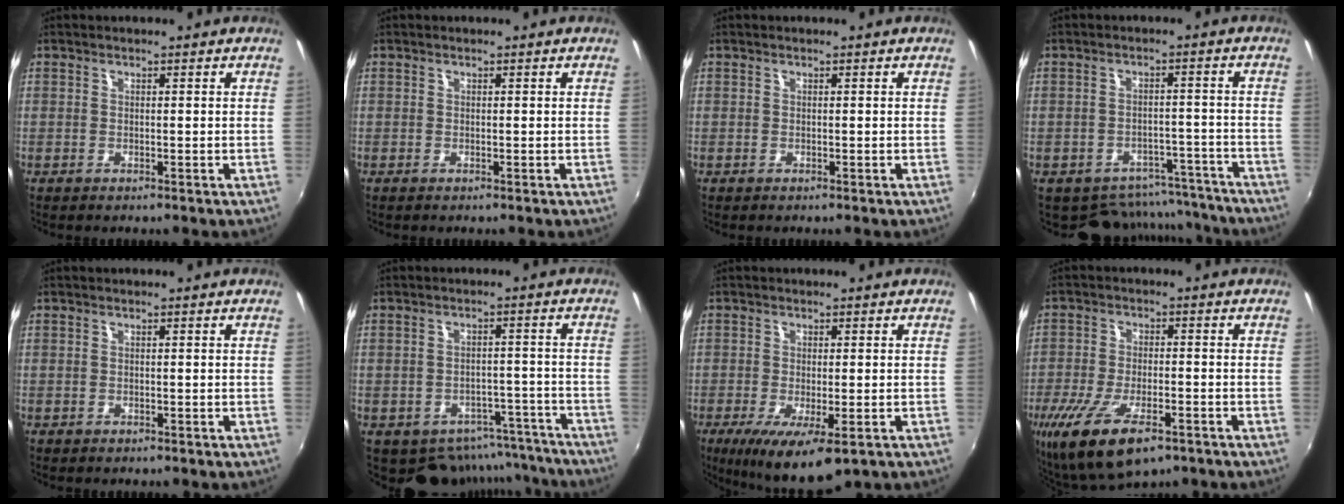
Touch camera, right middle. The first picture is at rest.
{"total": 0.0}
{"total": 0.0}
{"total": 11.9, "force": [-10.2, 5.8, 2.1], "torque": [-0.046, 0.027, -0.113]}
{"total": 0.0}
{"total": 12.2, "force": [-10.2, 6.2, 2.6], "torque": [-0.046, 0.020, -0.111]}
{"total": 9.5, "force": [-4.8, 2.8, 7.7], "torque": [-0.150, -0.039, -0.072]}
{"total": 14.3, "force": [-8.1, 5.6, 10.4], "torque": [-0.223, -0.049, -0.137]}